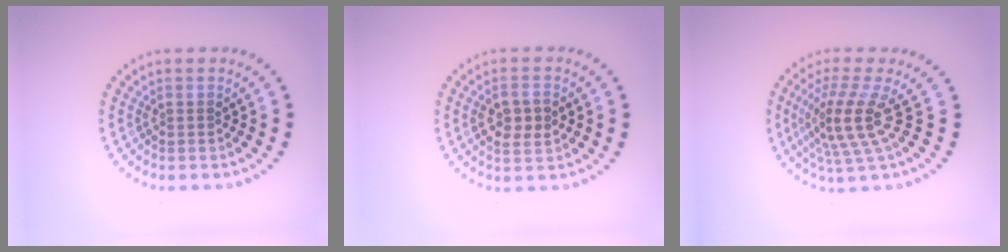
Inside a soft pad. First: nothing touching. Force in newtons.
{"total": 3.0, "press": 3.0, "slide": 0.2}
{"total": 4.5, "press": 3.1, "slide": 3.3}